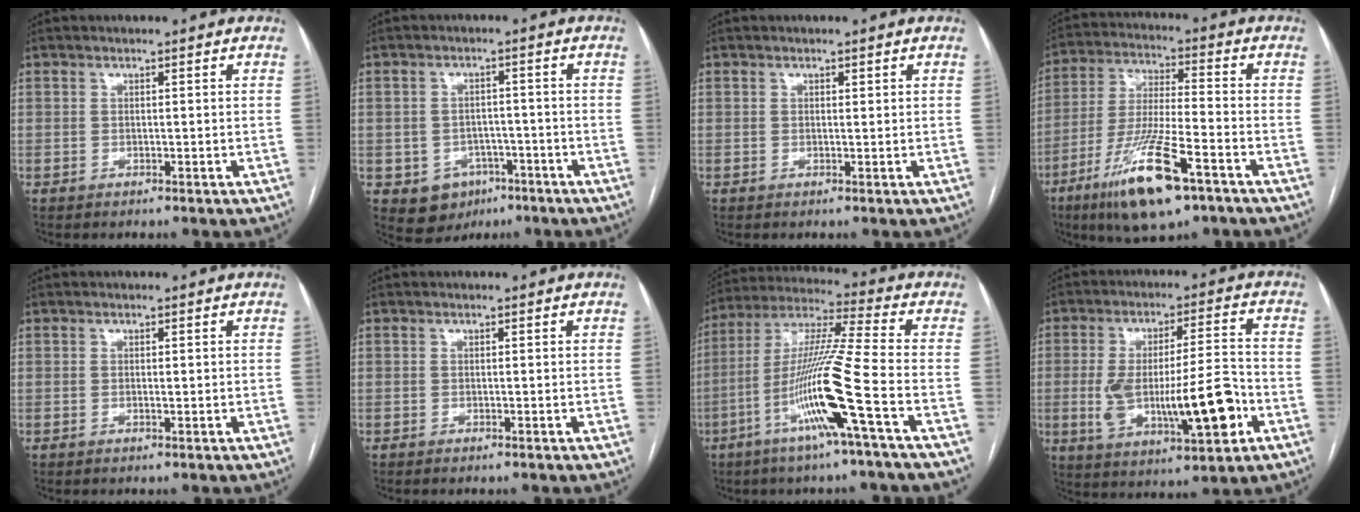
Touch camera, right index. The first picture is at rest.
{"total": 6.4, "force": [-2.9, 5.4, 1.8], "torque": [-0.028, 0.007, -0.029]}
{"total": 0.6, "force": [0.3, 0.3, 0.4], "torque": [-0.005, -0.001, 0.004]}
{"total": 15.6, "force": [-8.7, 2.5, 12.7], "torque": [-0.260, -0.031, -0.151]}
{"total": 0.6, "force": [0.0, 0.2, 0.5], "torque": [-0.009, -0.001, 0.000]}
{"total": 0.0}
{"total": 15.4, "force": [-5.8, -1.8, 14.2], "torque": [-0.280, -0.011, -0.115]}
{"total": 15.9, "force": [-3.7, 3.4, 15.1], "torque": [-0.266, 0.005, -0.049]}